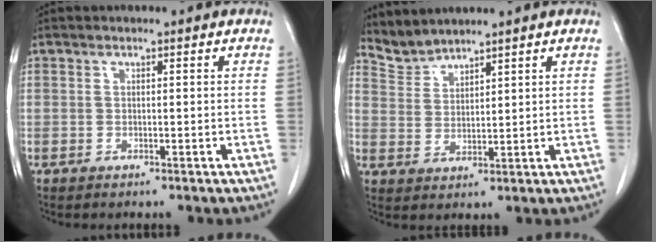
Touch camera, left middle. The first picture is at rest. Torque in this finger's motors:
{"motor_torque": [-0.02, -0.56, -0.09, -0.03]}